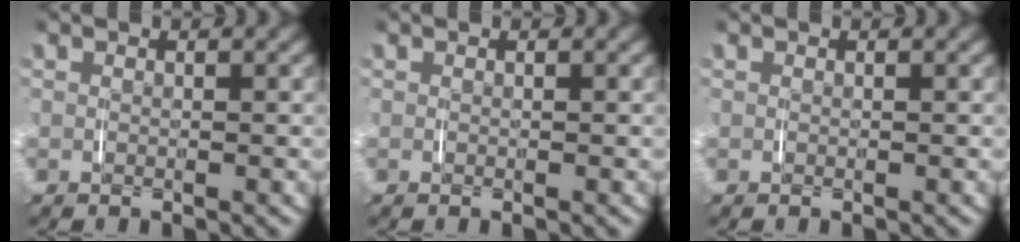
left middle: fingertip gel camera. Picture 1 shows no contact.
{"total": 0.0}
{"total": 0.0}